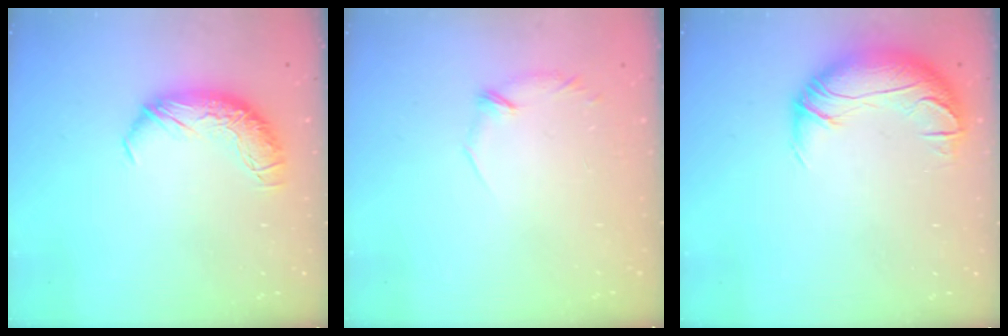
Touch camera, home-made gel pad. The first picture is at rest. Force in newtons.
{"total": 5.7, "press": 5.6, "slide": 1.1}
{"total": 3.0, "press": 1.9, "slide": 2.3}